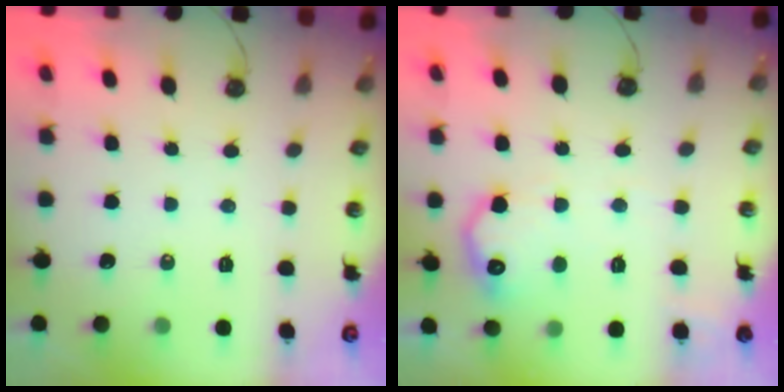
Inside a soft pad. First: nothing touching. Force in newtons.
{"total": 12.0, "press": 12.0, "slide": 0.5}